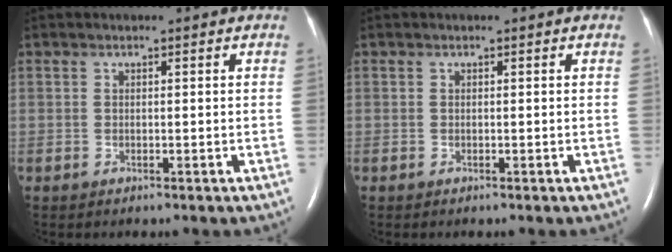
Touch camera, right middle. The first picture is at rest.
{"total": 0.0}